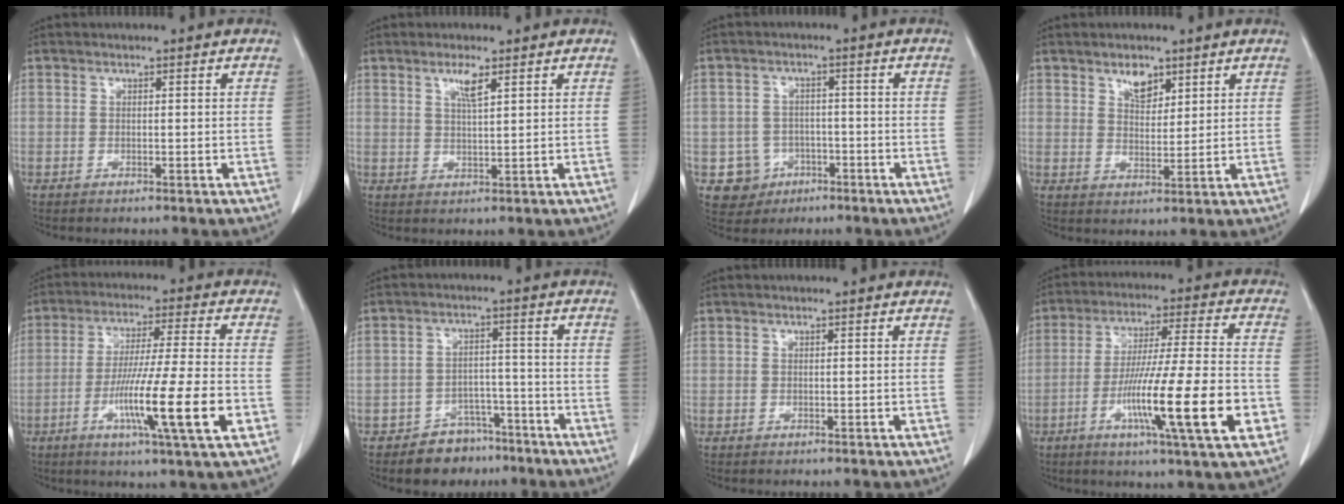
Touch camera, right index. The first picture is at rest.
{"total": 3.0, "force": [1.8, 0.2, 2.5], "torque": [-0.052, -0.003, 0.034]}
{"total": 5.6, "force": [-2.1, 5.1, 0.5], "torque": [-0.006, 0.011, -0.028]}
{"total": 4.0, "force": [2.7, 2.1, 2.1], "torque": [-0.037, -0.002, 0.050]}
{"total": 14.9, "force": [-4.9, -0.4, 14.1], "torque": [-0.253, -0.020, -0.085]}
{"total": 6.1, "force": [-4.5, 3.9, 0.9], "torque": [-0.005, 0.014, -0.069]}
{"total": 0.0}
{"total": 18.2, "force": [-6.0, 0.1, 17.2], "torque": [-0.279, -0.017, -0.099]}